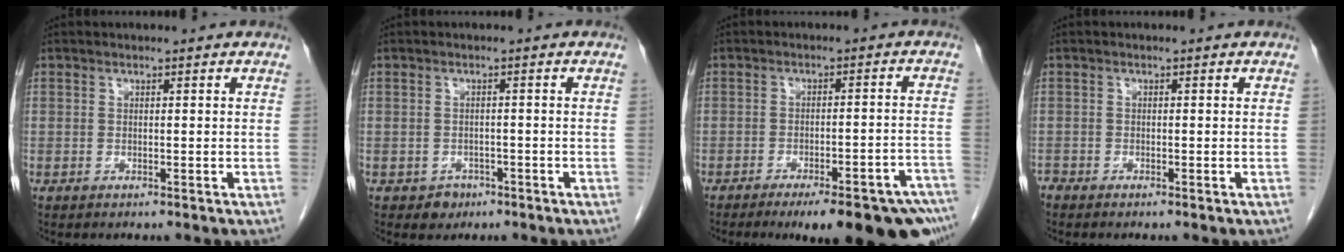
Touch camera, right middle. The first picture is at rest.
{"total": 2.2, "force": [-1.3, 1.7, 0.4], "torque": [-0.005, 0.006, -0.014]}
{"total": 18.1, "force": [-14.2, 3.8, 10.5], "torque": [-0.063, 0.012, -0.177]}
{"total": 0.6, "force": [-0.6, 0.1, 0.1], "torque": [-0.004, -0.001, -0.012]}